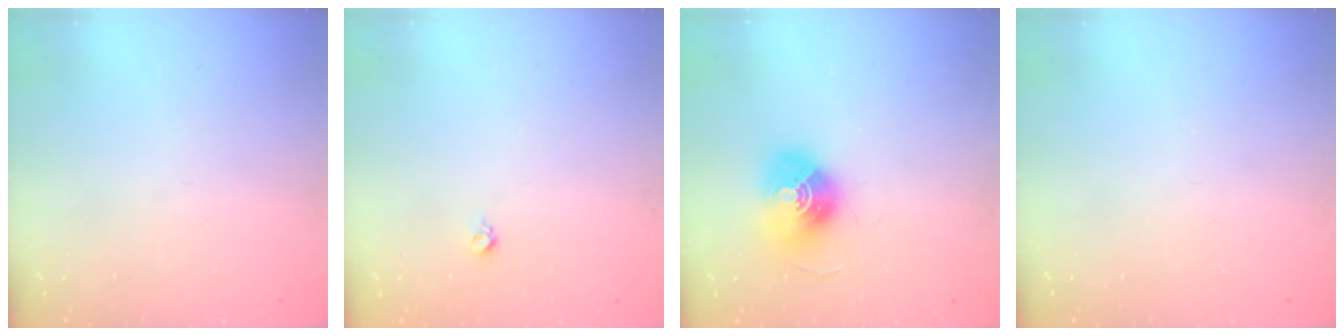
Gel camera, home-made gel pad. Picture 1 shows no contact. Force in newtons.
{"total": 3.0, "press": 2.9, "slide": 0.4}
{"total": 12.7, "press": 12.7, "slide": 0.5}
{"total": 0.0}